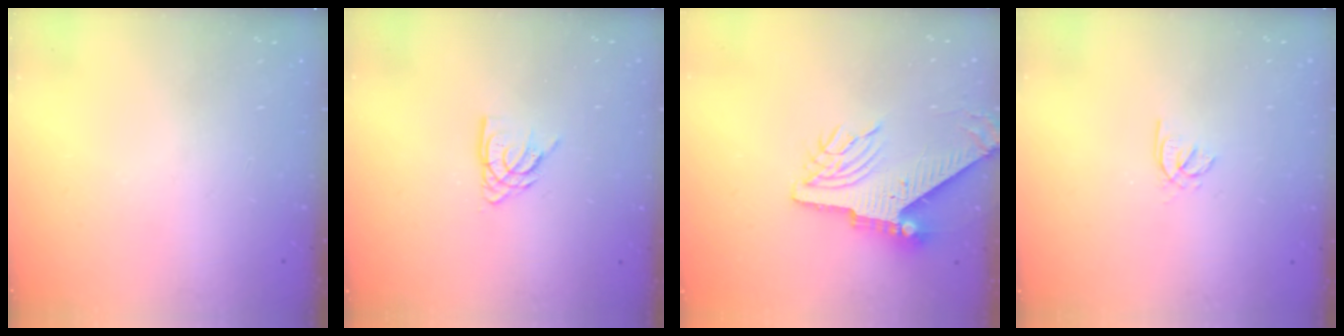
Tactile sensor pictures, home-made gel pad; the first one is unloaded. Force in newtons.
{"total": 7.1, "press": 7.0, "slide": 0.6}
{"total": 9.5, "press": 9.4, "slide": 1.3}
{"total": 1.8, "press": 1.8, "slide": 0.5}